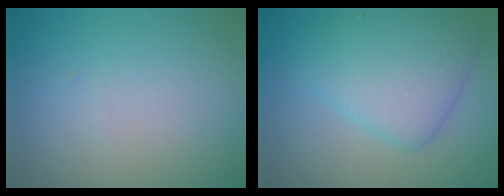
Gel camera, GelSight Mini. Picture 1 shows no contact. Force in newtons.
{"total": 5.1, "press": 5.1, "slide": 0.2}